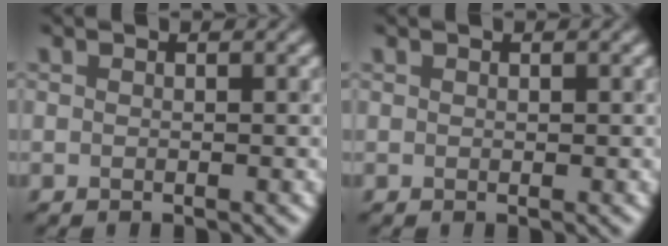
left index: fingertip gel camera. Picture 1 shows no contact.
{"total": 0.0}